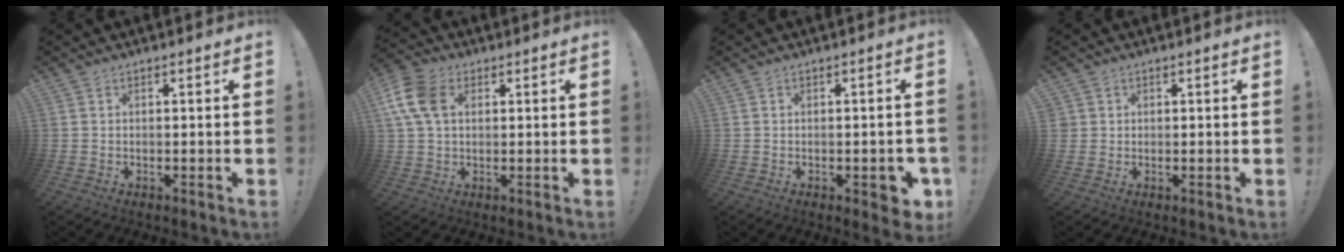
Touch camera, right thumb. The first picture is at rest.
{"total": 11.2, "force": [2.9, 7.8, 7.4], "torque": [-0.155, 0.006, 0.058]}
{"total": 4.9, "force": [-2.1, 1.9, 4.1], "torque": [-0.040, 0.004, -0.029]}
{"total": 1.5, "force": [0.6, 1.3, 0.2], "torque": [-0.001, -0.003, 0.013]}